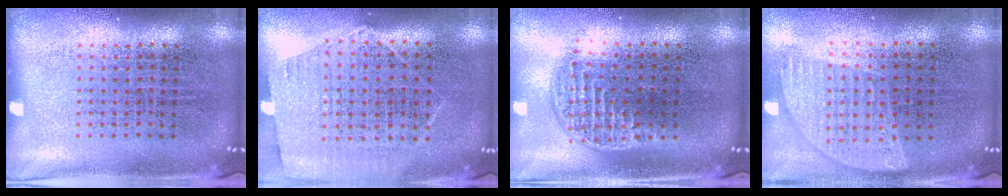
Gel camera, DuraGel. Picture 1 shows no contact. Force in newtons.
{"total": 1.1, "press": 1.0, "slide": 0.5}
{"total": 1.2, "press": 1.0, "slide": 0.7}
{"total": 0.9, "press": 0.8, "slide": 0.3}